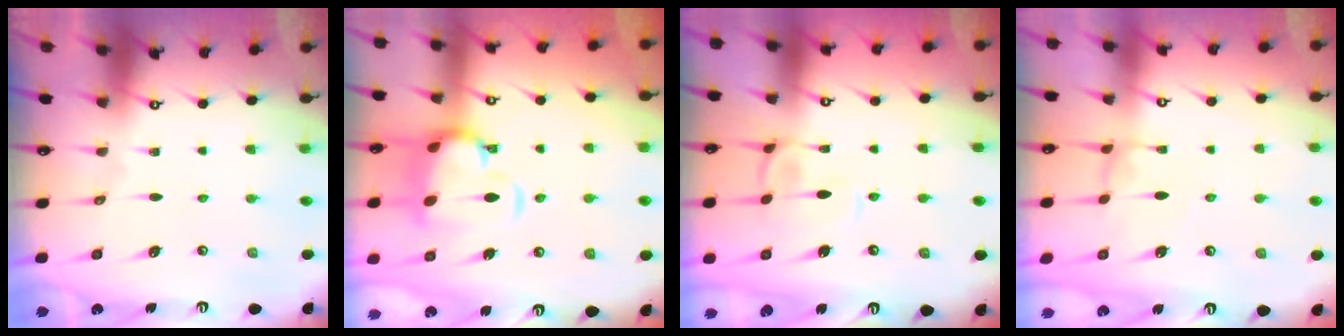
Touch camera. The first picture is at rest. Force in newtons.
{"total": 7.1, "press": 6.9, "slide": 1.8}
{"total": 1.6, "press": 1.5, "slide": 0.6}
{"total": 0.7, "press": 0.5, "slide": 0.5}